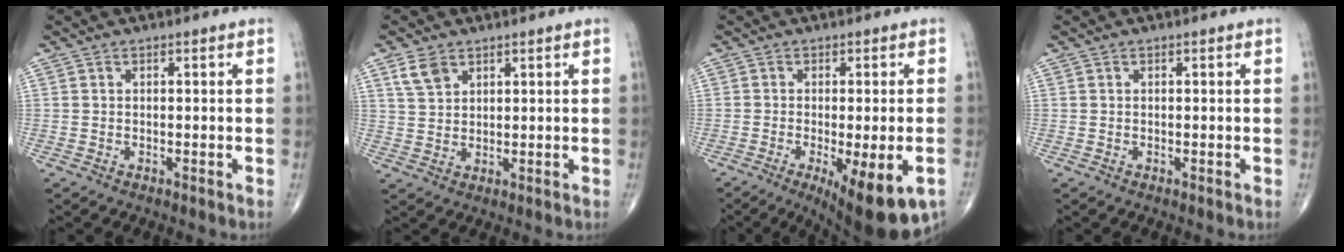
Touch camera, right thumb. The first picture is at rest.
{"total": 4.3, "force": [2.6, 2.7, 2.1], "torque": [-0.035, -0.007, 0.057]}
{"total": 14.0, "force": [-6.5, 3.8, 11.8], "torque": [-0.135, -0.006, -0.084]}
{"total": 0.0}